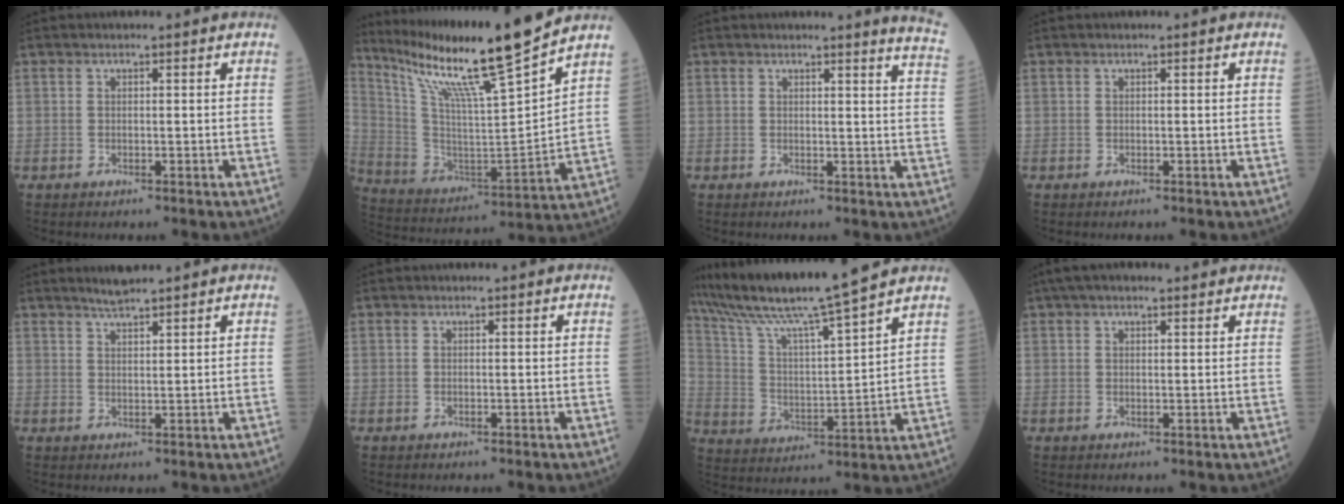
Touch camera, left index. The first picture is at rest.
{"total": 19.4, "force": [15.5, -1.6, 11.6], "torque": [-0.209, -0.026, 0.271]}
{"total": 6.2, "force": [5.9, -0.9, 1.6], "torque": [-0.014, -0.062, 0.036]}
{"total": 0.0}
{"total": 2.8, "force": [2.6, -0.2, 1.1], "torque": [-0.023, 0.005, 0.049]}
{"total": 0.0}
{"total": 16.4, "force": [14.1, -1.6, 8.1], "torque": [-0.154, 0.007, 0.247]}
{"total": 5.3, "force": [4.1, 1.6, 3.0], "torque": [-0.048, 0.040, 0.065]}